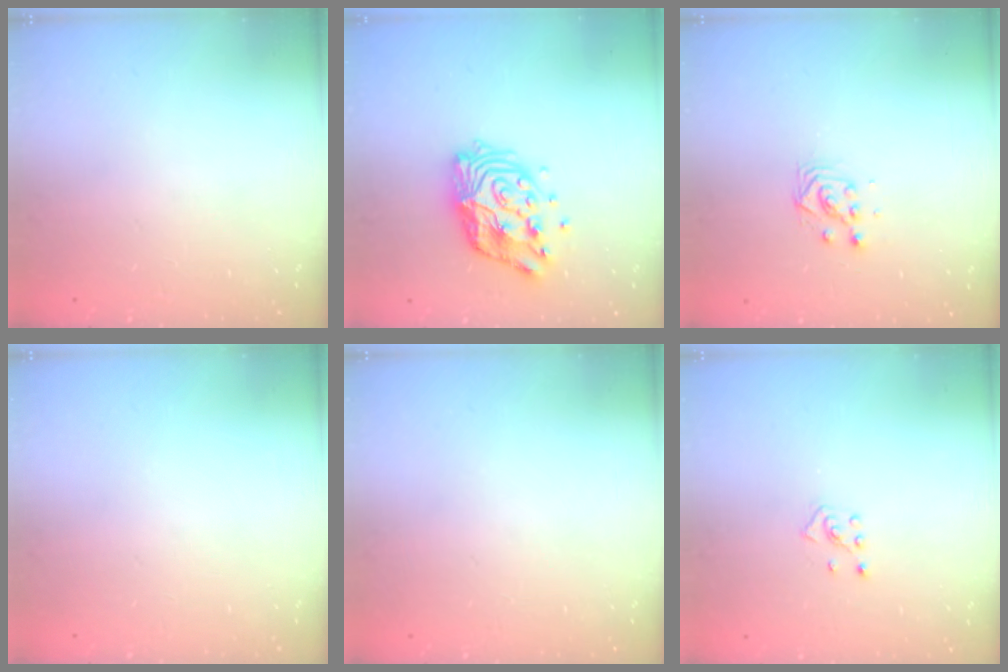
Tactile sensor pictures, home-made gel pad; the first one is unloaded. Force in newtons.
{"total": 13.3, "press": 13.2, "slide": 1.1}
{"total": 3.6, "press": 3.6, "slide": 0.1}
{"total": 0.0}
{"total": 0.0}
{"total": 2.5, "press": 2.4, "slide": 0.7}